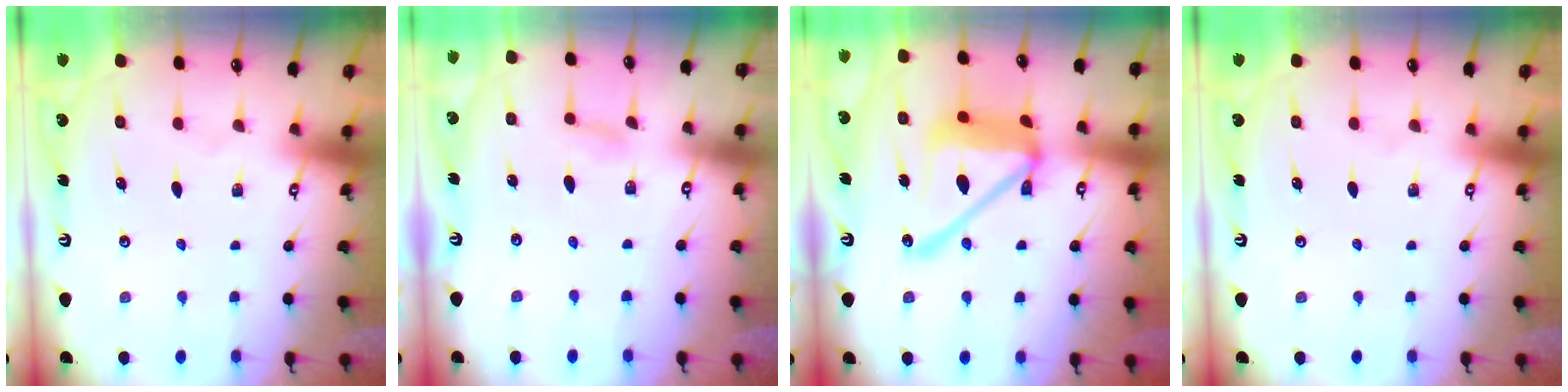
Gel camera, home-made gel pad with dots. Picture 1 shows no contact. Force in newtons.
{"total": 4.0, "press": 4.0, "slide": 0.4}
{"total": 17.4, "press": 17.3, "slide": 1.7}
{"total": 0.0}